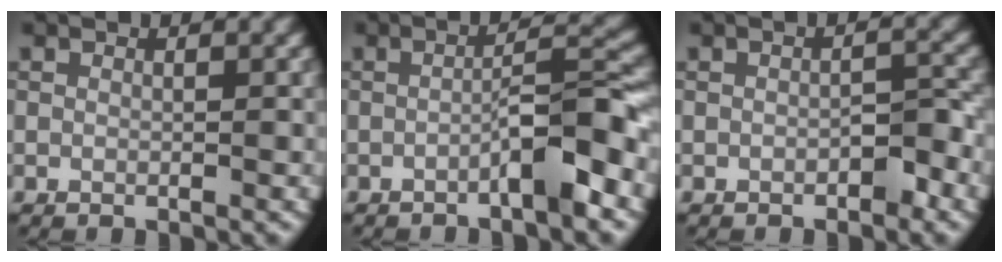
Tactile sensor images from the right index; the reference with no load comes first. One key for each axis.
{"total": 5.1, "fx": -2.1, "fy": 0.6, "fz": 4.6, "tx": -0.069, "ty": 0.019, "tz": -0.039}
{"total": 1.9, "fx": -1.0, "fy": 0.7, "fz": 1.5, "tx": -0.022, "ty": 0.007, "tz": -0.016}